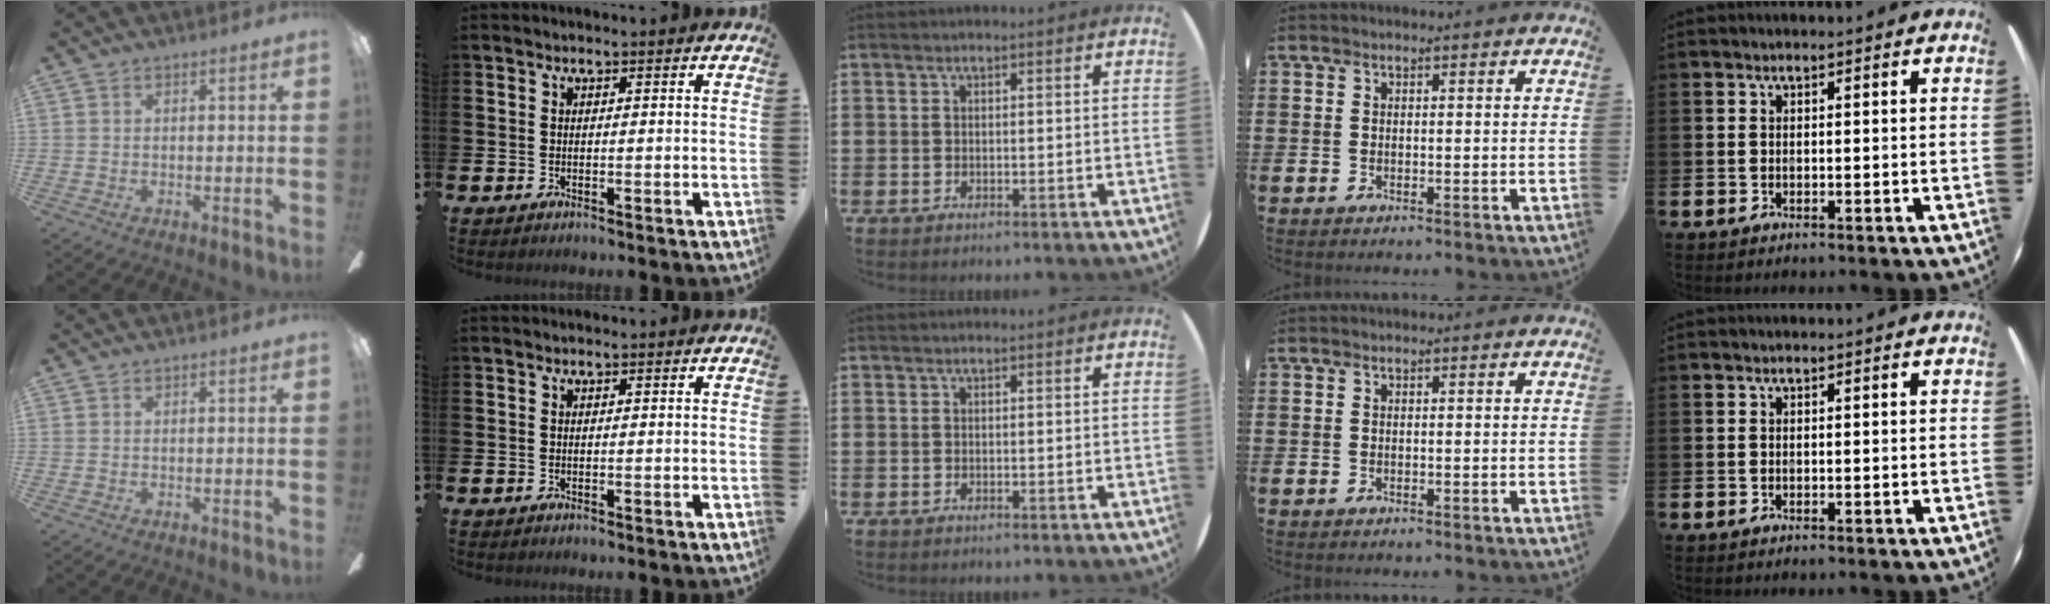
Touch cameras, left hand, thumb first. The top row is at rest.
{}